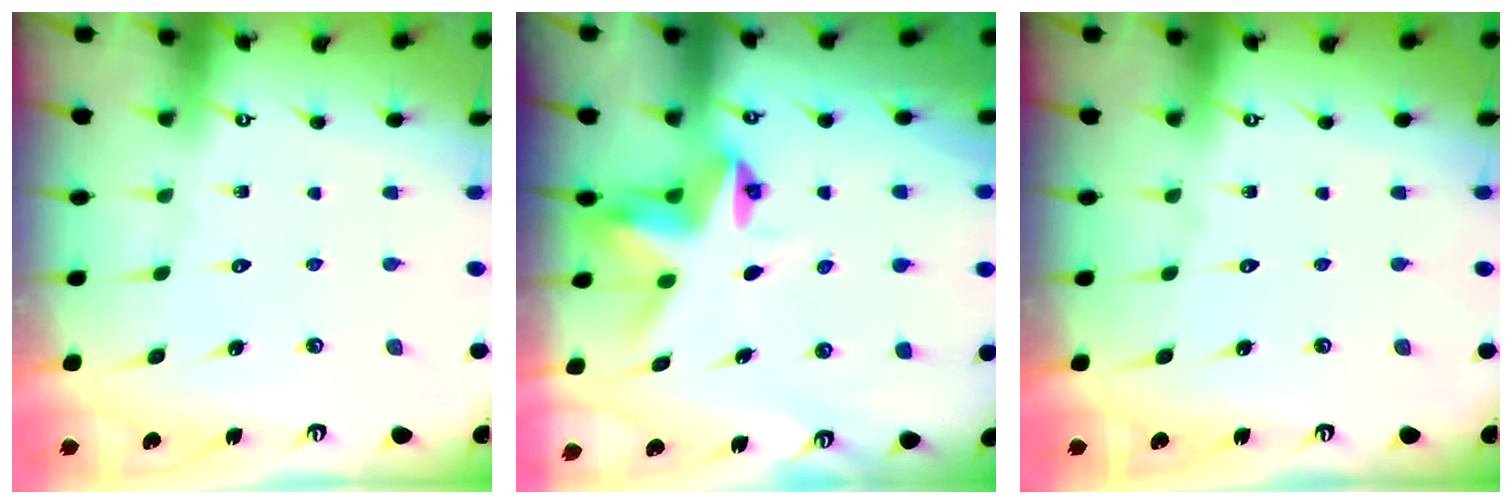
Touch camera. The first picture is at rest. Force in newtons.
{"total": 4.6, "press": 4.6, "slide": 0.2}
{"total": 0.0}